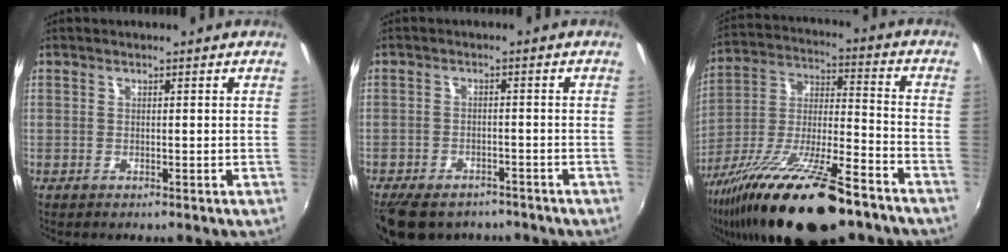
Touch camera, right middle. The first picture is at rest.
{"total": 10.0, "force": [-7.8, 4.7, 4.3], "torque": [-0.103, -0.014, -0.118]}
{"total": 24.8, "force": [-16.7, 5.9, 17.4], "torque": [-0.312, -0.043, -0.280]}